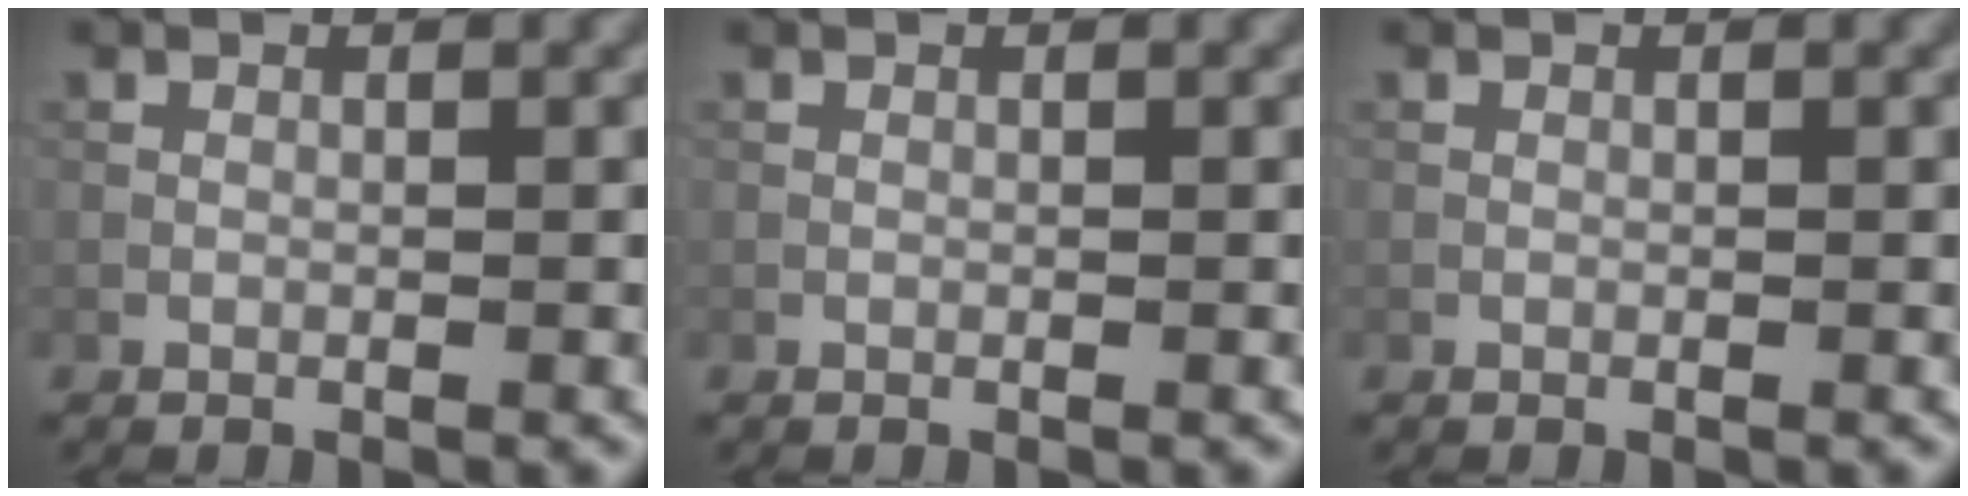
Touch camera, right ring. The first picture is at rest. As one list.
[{"total": 0.0}, {"total": 0.0}]